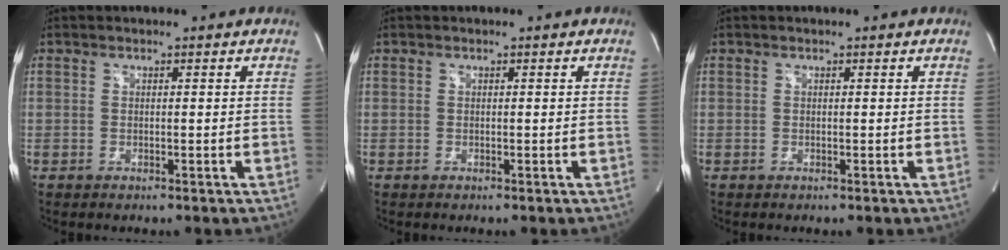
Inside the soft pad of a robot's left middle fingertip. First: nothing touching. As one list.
[{"total": 0.0}, {"total": 0.0}]